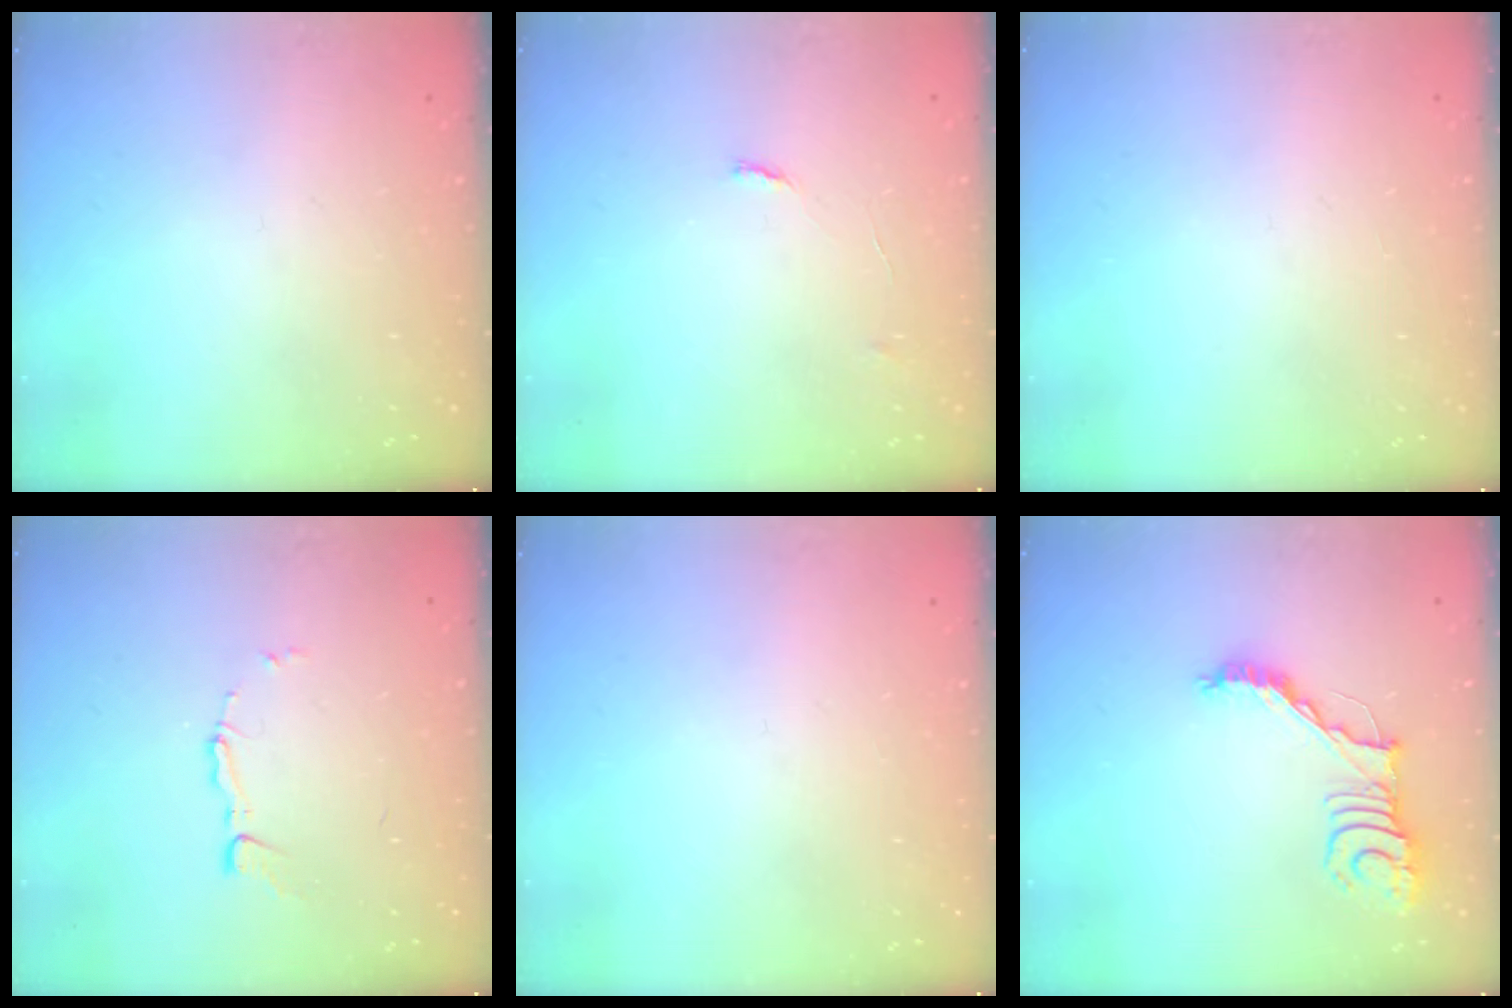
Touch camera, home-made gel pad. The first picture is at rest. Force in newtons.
{"total": 4.4, "press": 4.4, "slide": 0.3}
{"total": 0.0}
{"total": 5.0, "press": 5.0, "slide": 0.3}
{"total": 0.0}
{"total": 12.8, "press": 12.8, "slide": 0.9}